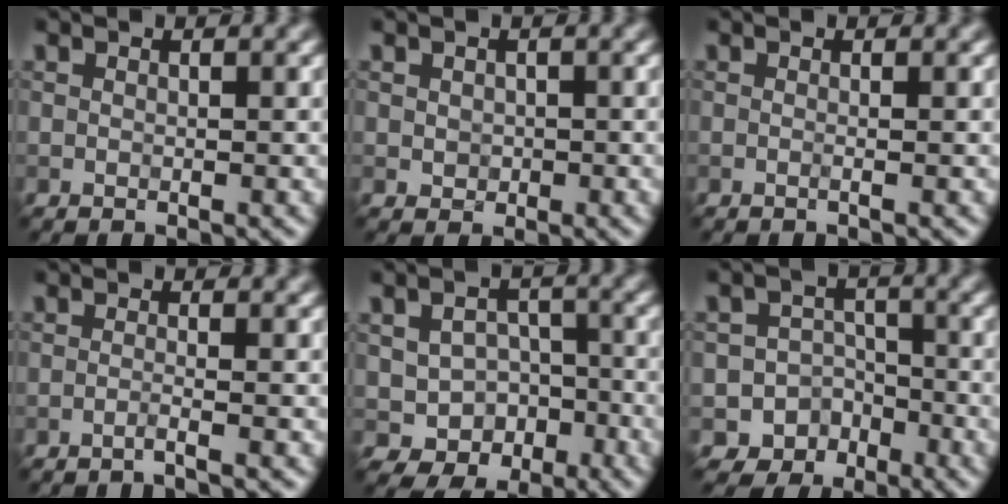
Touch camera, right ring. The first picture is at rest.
{"total": 1.2, "force": [0.1, 1.1, 0.4], "torque": [-0.007, -0.002, -0.003]}
{"total": 0.5, "force": [0.0, 0.1, 0.5], "torque": [-0.009, -0.011, -0.008]}
{"total": 1.0, "force": [-0.6, 0.1, 0.8], "torque": [-0.009, -0.001, -0.021]}
{"total": 4.7, "force": [-1.6, 3.6, 2.5], "torque": [-0.037, -0.007, -0.018]}
{"total": 6.8, "force": [-4.0, 5.4, 0.4], "torque": [0.026, -0.009, -0.076]}